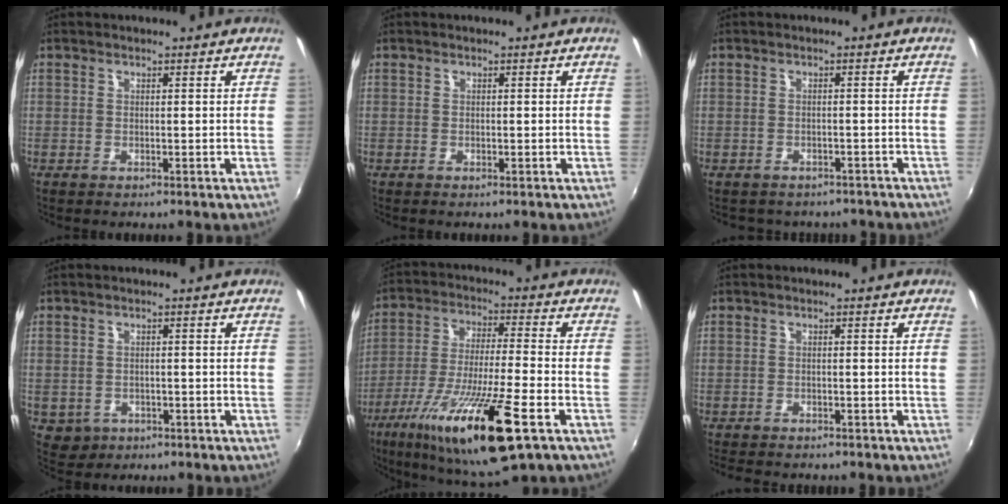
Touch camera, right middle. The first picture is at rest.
{"total": 0.0}
{"total": 6.5, "force": [-5.4, 3.1, 1.9], "torque": [-0.040, -0.017, -0.066]}
{"total": 4.3, "force": [-1.3, 3.8, 1.6], "torque": [-0.041, -0.004, -0.010]}
{"total": 20.7, "force": [-10.7, 3.1, 17.5], "torque": [-0.336, -0.057, -0.188]}
{"total": 4.9, "force": [-4.3, 1.6, 1.8], "torque": [-0.045, -0.018, -0.065]}